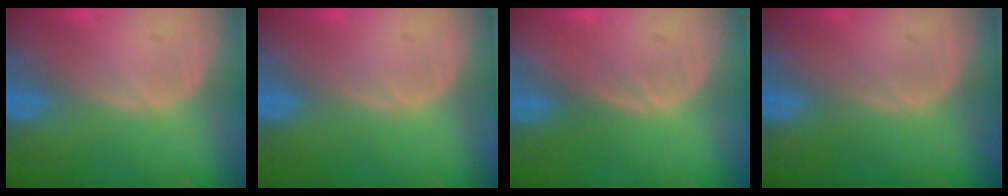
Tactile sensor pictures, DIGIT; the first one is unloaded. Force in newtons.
{"total": 0.0}
{"total": 0.0}
{"total": 0.0}